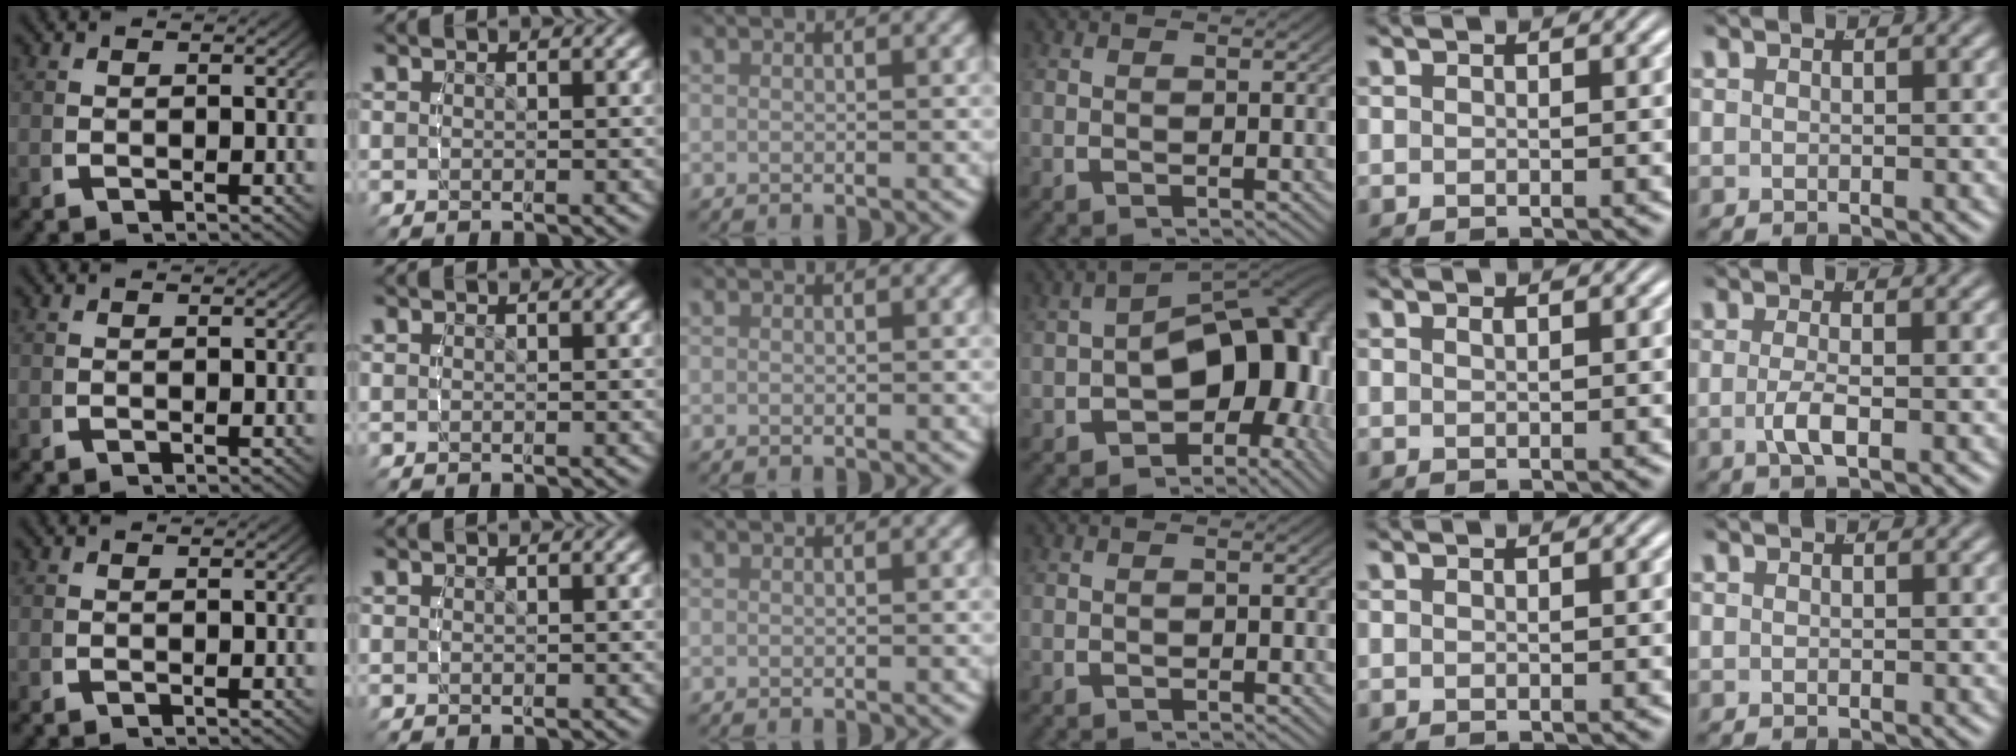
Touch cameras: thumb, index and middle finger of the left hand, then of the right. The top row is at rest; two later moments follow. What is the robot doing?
{"motion": "lift_and_place", "object": "glue stick"}